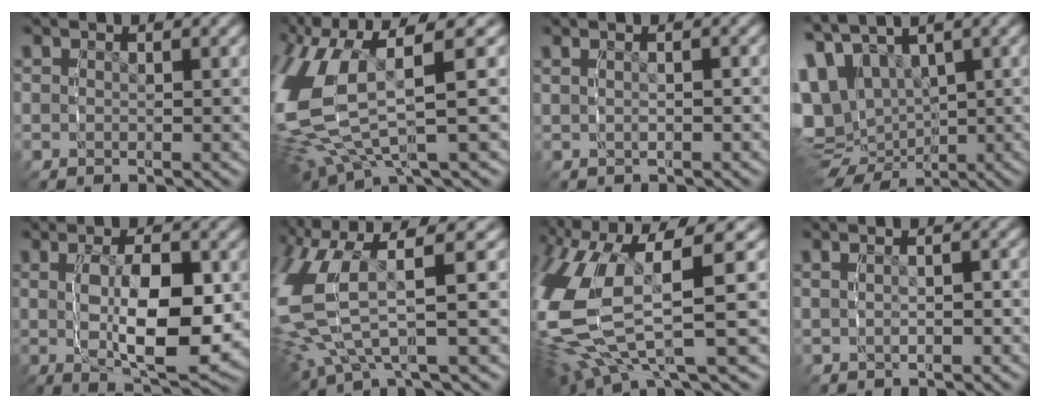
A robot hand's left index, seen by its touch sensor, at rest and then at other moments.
{"total": 8.9, "force": [-0.8, 5.8, 6.7], "torque": [-0.170, -0.024, -0.009]}
{"total": 1.4, "force": [-0.1, 1.0, 1.0], "torque": [-0.019, 0.007, -0.004]}
{"total": 10.9, "force": [-2.0, 9.2, 5.6], "torque": [-0.155, -0.059, -0.016]}
{"total": 9.1, "force": [-0.6, 4.3, 8.0], "torque": [-0.134, -0.014, -0.007]}
{"total": 7.8, "force": [-0.1, 4.9, 6.0], "torque": [-0.164, -0.021, -0.002]}
{"total": 10.8, "force": [-1.3, 6.7, 8.3], "torque": [-0.214, -0.034, -0.015]}
{"total": 1.7, "force": [-0.4, 1.2, 1.1], "torque": [-0.019, 0.008, -0.010]}